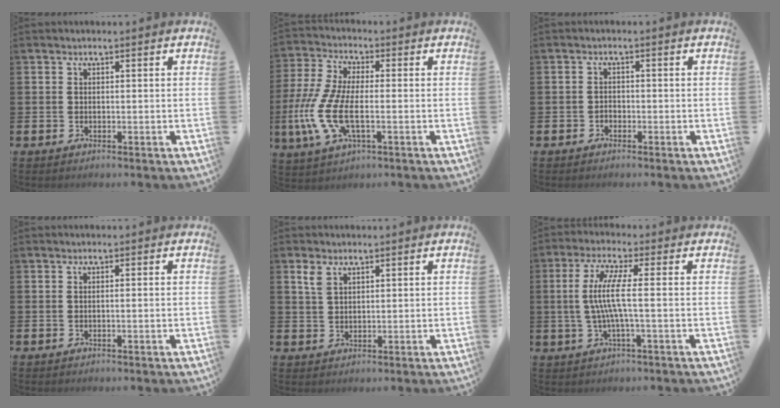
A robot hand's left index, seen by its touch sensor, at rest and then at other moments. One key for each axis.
{"total": 10.1, "fx": -1.8, "fy": 4.2, "fz": 9.0, "tx": -0.211, "ty": -0.017, "tz": -0.035}
{"total": 1.2, "fx": -0.8, "fy": 0.9, "fz": 0.1, "tx": 0.003, "ty": 0.001, "tz": -0.019}
{"total": 0.5, "fx": 0.0, "fy": -0.2, "fz": 0.4, "tx": -0.006, "ty": -0.002, "tz": -0.001}
{"total": 2.9, "fx": 2.1, "fy": 1.3, "fz": 1.4, "tx": -0.008, "ty": -0.006, "tz": 0.034}
{"total": 6.4, "fx": -0.3, "fy": 0.4, "fz": 6.4, "tx": -0.132, "ty": -0.006, "tz": -0.014}